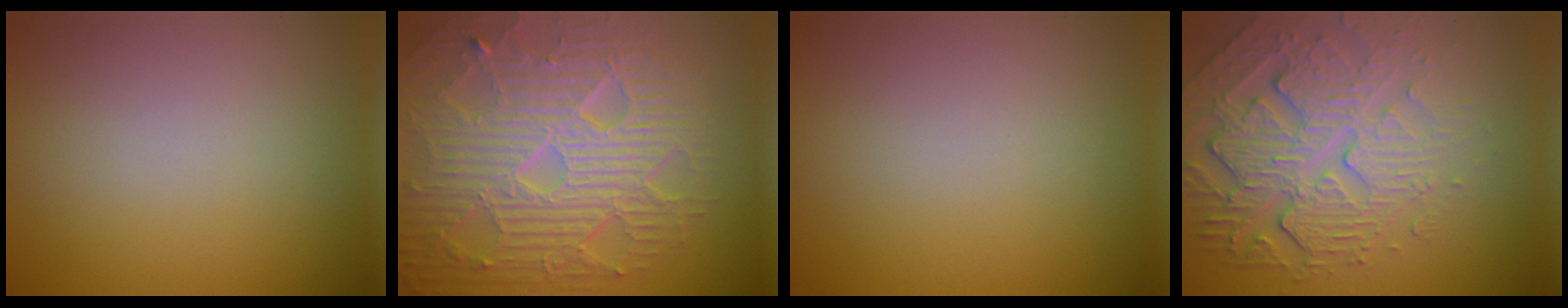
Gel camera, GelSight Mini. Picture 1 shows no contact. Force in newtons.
{"total": 10.9, "press": 6.8, "slide": 8.5}
{"total": 0.0}
{"total": 6.9, "press": 5.1, "slide": 4.7}